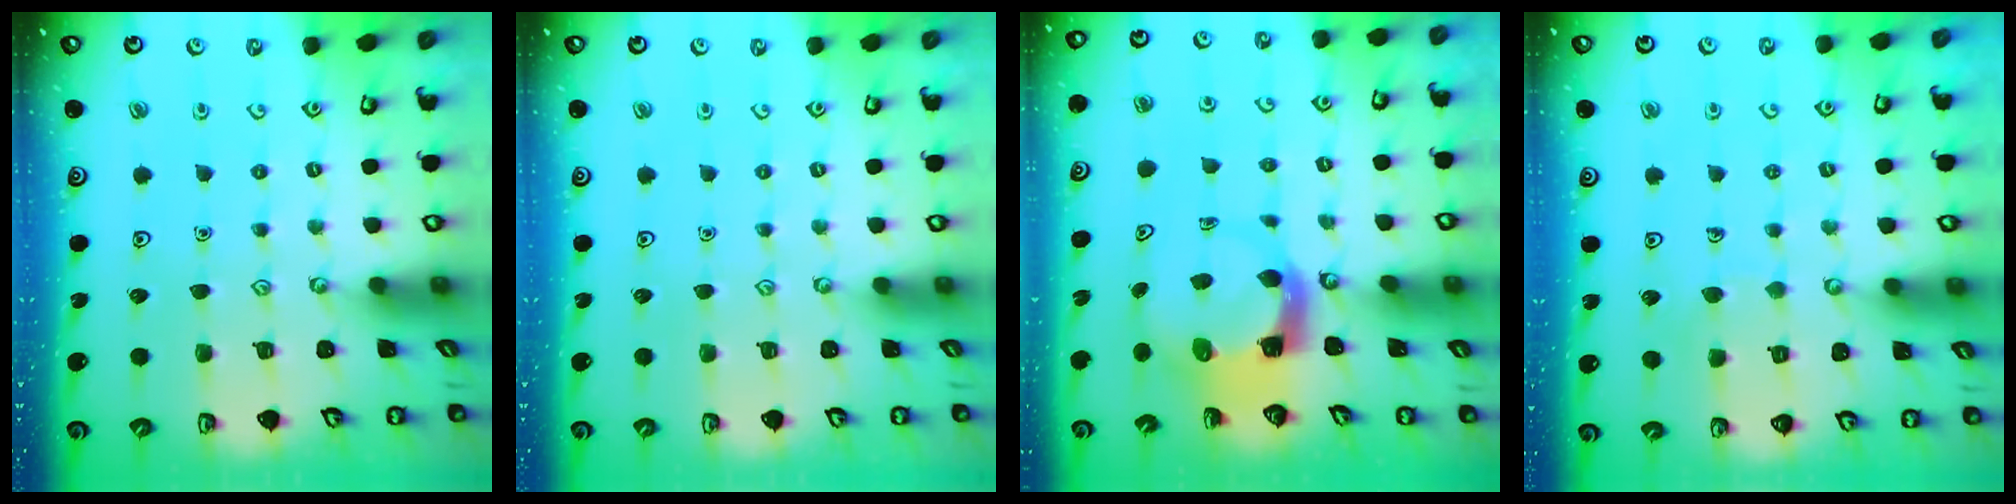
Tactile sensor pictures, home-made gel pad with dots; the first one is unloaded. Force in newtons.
{"total": 0.0}
{"total": 4.0, "press": 3.9, "slide": 0.6}
{"total": 4.4, "press": 4.3, "slide": 0.3}